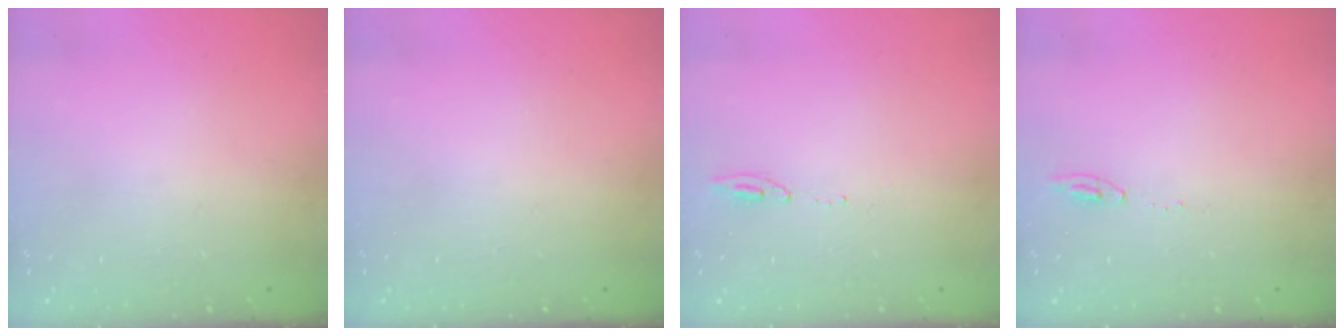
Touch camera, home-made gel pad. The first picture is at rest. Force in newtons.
{"total": 0.0}
{"total": 6.0, "press": 5.8, "slide": 1.5}
{"total": 5.2, "press": 5.2, "slide": 0.5}